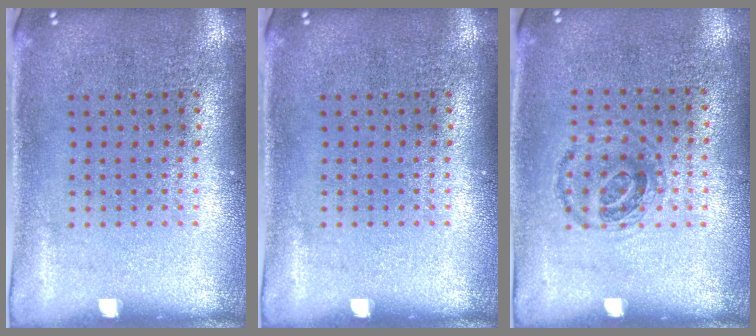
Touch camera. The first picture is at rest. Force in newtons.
{"total": 0.0}
{"total": 1.0, "press": 0.8, "slide": 0.5}